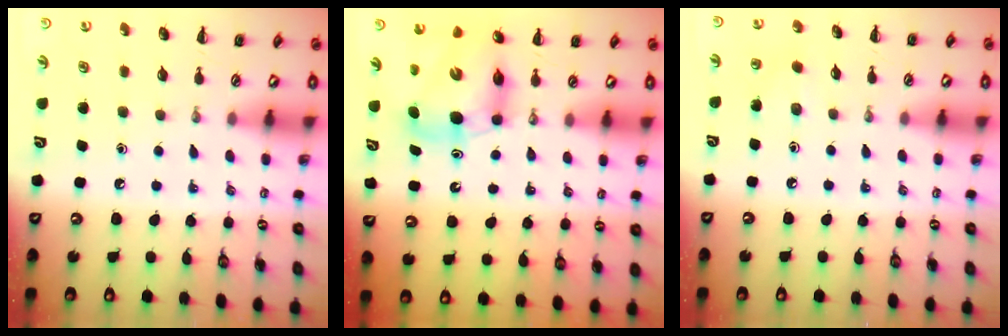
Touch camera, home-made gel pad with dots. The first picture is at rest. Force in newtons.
{"total": 7.7, "press": 7.4, "slide": 2.4}
{"total": 3.0, "press": 2.8, "slide": 1.0}